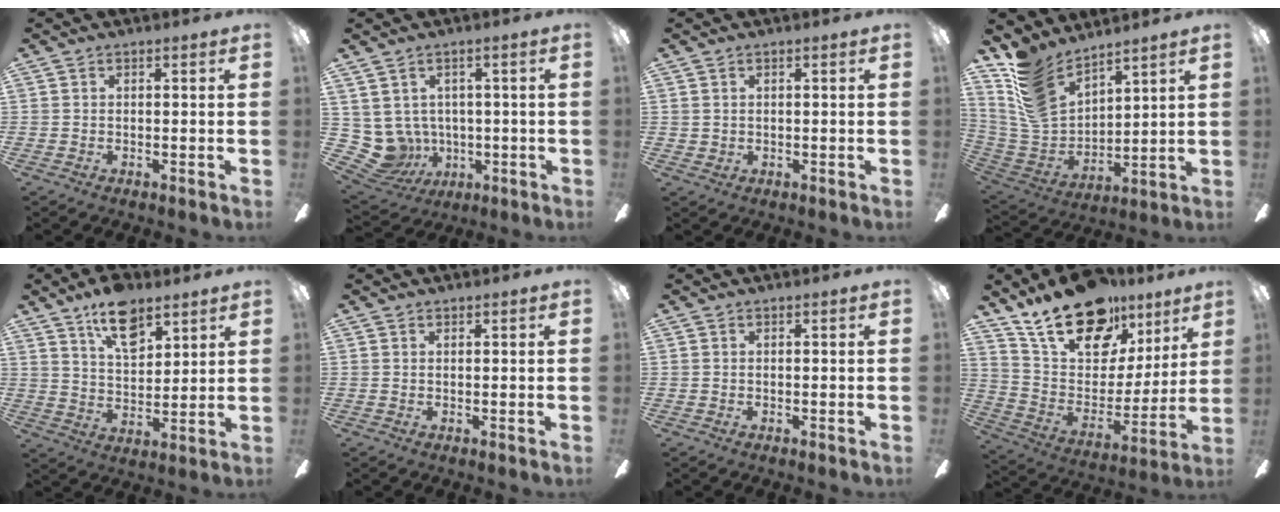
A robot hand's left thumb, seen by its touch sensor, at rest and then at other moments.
{"total": 8.6, "force": [0.4, 8.2, 2.7], "torque": [-0.108, -0.014, 0.014]}
{"total": 1.4, "force": [0.9, 1.0, 0.3], "torque": [-0.006, 0.002, 0.017]}
{"total": 14.3, "force": [10.6, 7.4, 6.2], "torque": [-0.162, -0.066, 0.206]}
{"total": 12.4, "force": [8.2, 6.2, 7.0], "torque": [-0.115, -0.030, 0.147]}
{"total": 0.6, "force": [0.5, 0.3, 0.1], "torque": [-0.002, 0.000, 0.010]}
{"total": 0.0}
{"total": 22.1, "force": [16.5, 10.8, 10.0], "torque": [-0.176, -0.101, 0.296]}